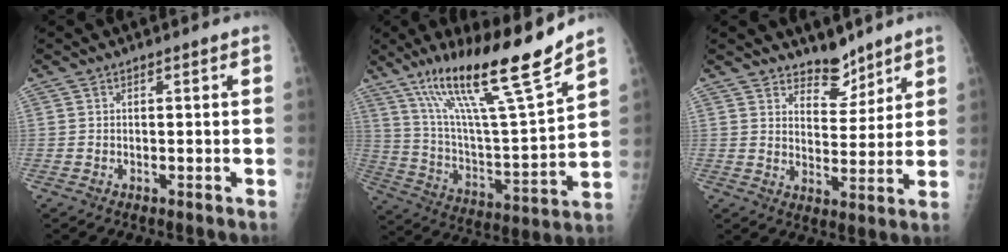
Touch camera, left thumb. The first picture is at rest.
{"total": 22.1, "force": [15.2, 2.1, 15.9], "torque": [-0.248, -0.066, 0.269]}
{"total": 6.1, "force": [5.2, 2.9, 1.5], "torque": [0.005, -0.044, 0.090]}